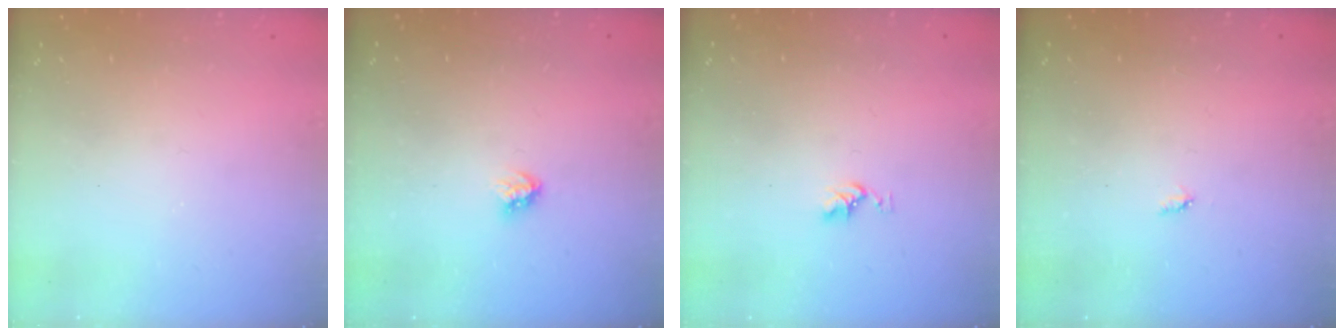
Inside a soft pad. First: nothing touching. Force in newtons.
{"total": 3.2, "press": 3.2, "slide": 0.1}
{"total": 2.4, "press": 2.4, "slide": 0.4}
{"total": 3.1, "press": 3.1, "slide": 0.4}